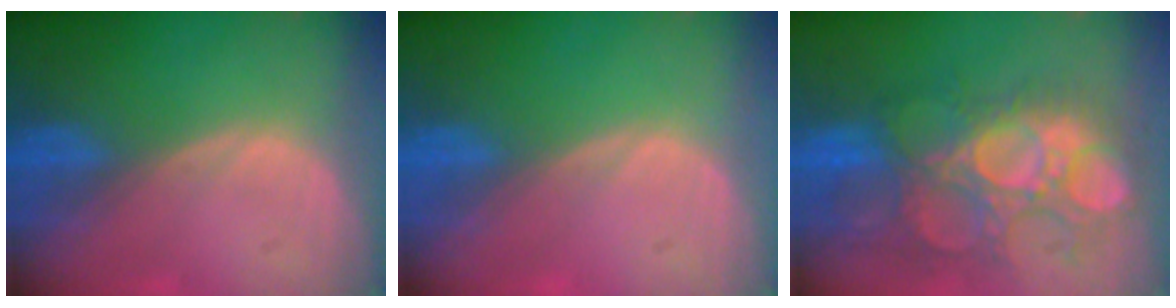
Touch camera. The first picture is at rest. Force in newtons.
{"total": 0.0}
{"total": 11.8, "press": 11.2, "slide": 3.7}